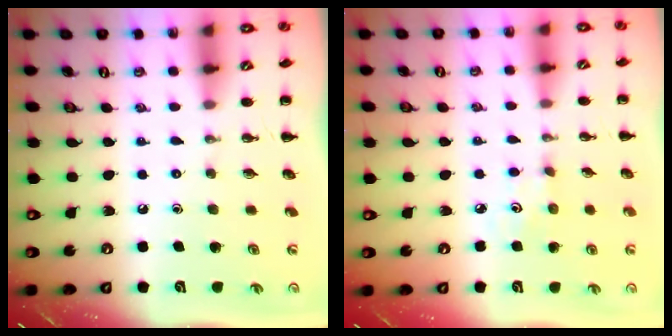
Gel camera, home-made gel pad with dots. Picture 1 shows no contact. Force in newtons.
{"total": 3.5, "press": 3.4, "slide": 1.0}